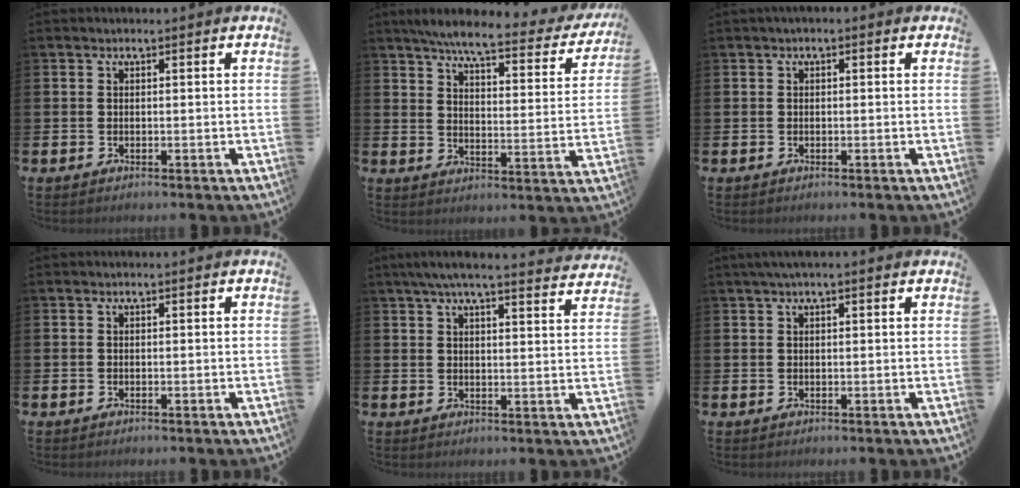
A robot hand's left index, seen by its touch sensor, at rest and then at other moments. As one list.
[{"total": 6.4, "force": [5.5, 0.8, 3.1], "torque": [-0.066, -0.039, 0.084]}, {"total": 0.6, "force": [-0.1, 0.4, 0.4], "torque": [-0.006, 0.007, -0.005]}, {"total": 0.0}, {"total": 5.7, "force": [5.3, 0.2, 2.1], "torque": [-0.053, -0.017, 0.094]}, {"total": 1.8, "force": [1.3, 0.1, 1.2], "torque": [-0.022, 0.005, 0.023]}]